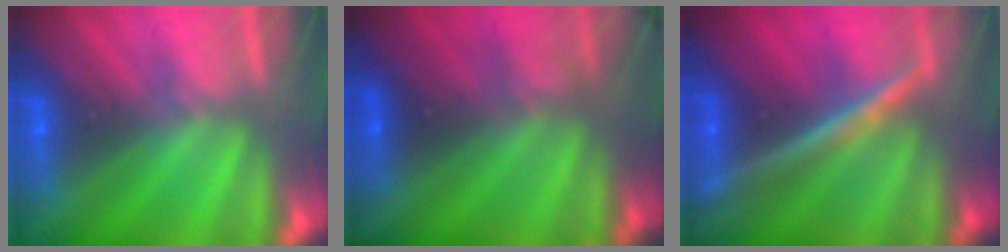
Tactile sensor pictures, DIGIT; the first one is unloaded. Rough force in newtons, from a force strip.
{"total": 2.7}
{"total": 5.3}